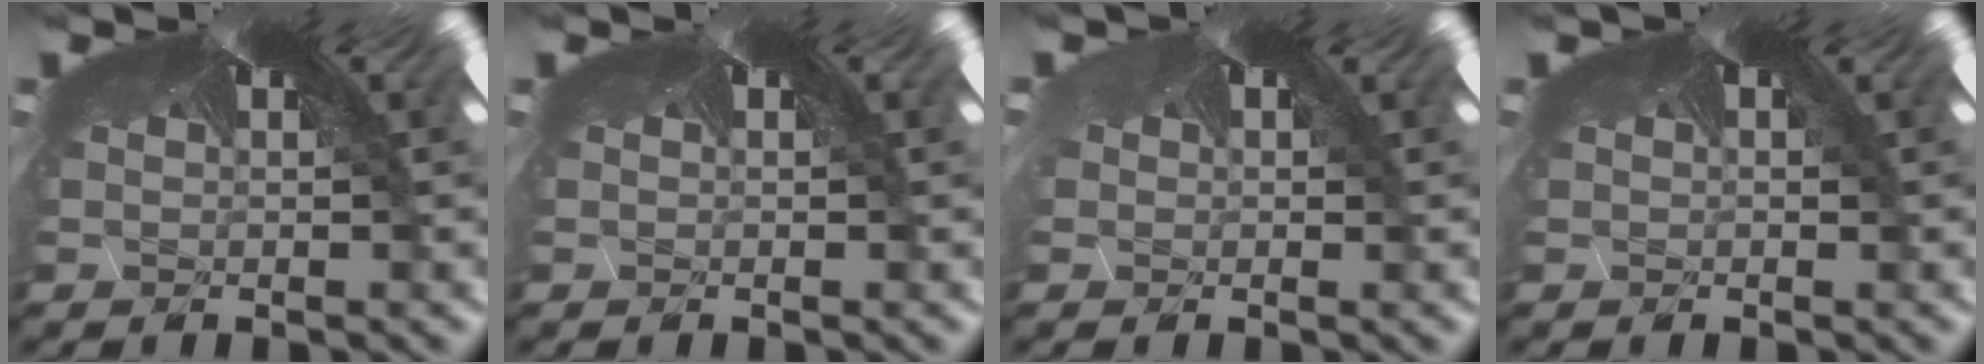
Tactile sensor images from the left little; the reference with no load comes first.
{"total": 0.0}
{"total": 1.3, "force": [-0.3, 1.0, 0.7], "torque": [-0.033, 0.003, 0.000]}
{"total": 0.0}